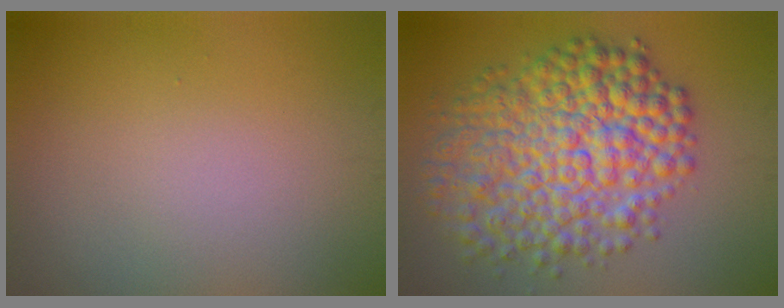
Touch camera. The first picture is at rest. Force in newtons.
{"total": 10.0, "press": 10.0, "slide": 0.1}